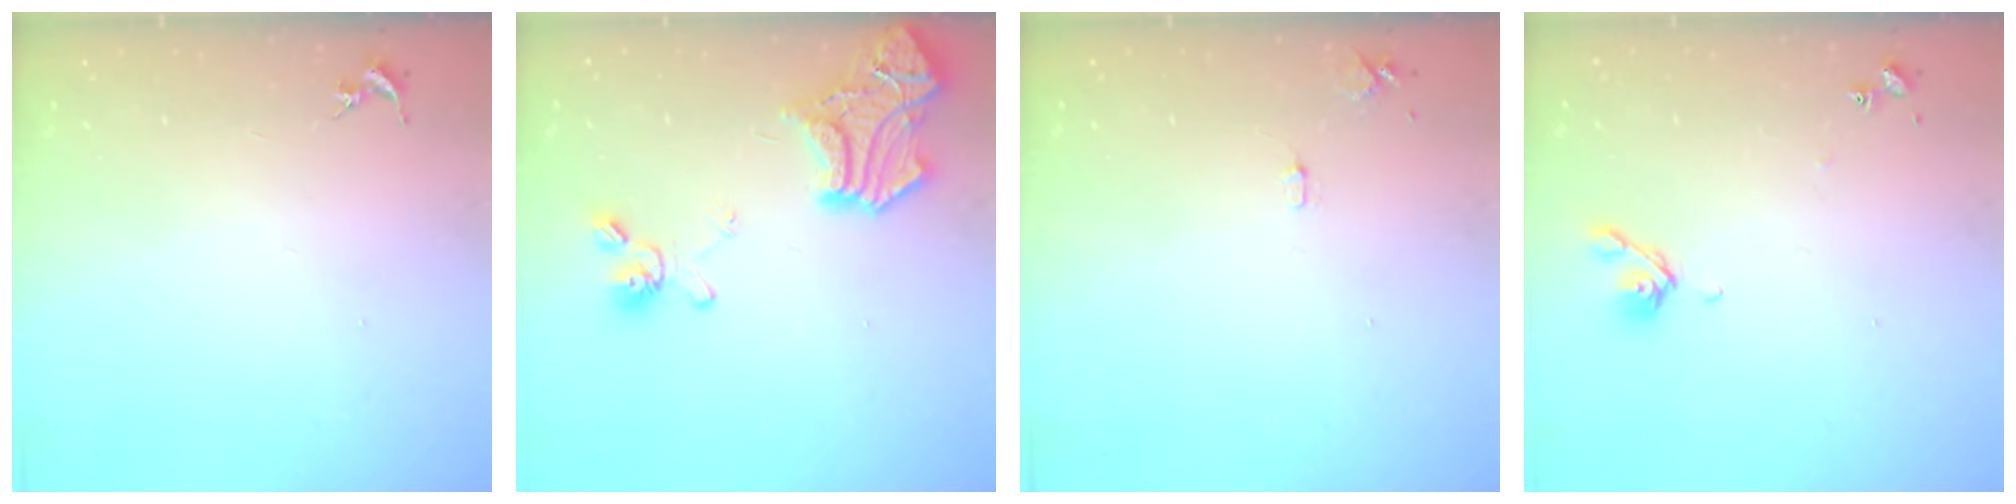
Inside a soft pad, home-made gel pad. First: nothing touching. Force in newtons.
{"total": 19.7, "press": 19.6, "slide": 1.9}
{"total": 5.2, "press": 5.1, "slide": 0.8}
{"total": 7.1, "press": 7.0, "slide": 0.8}